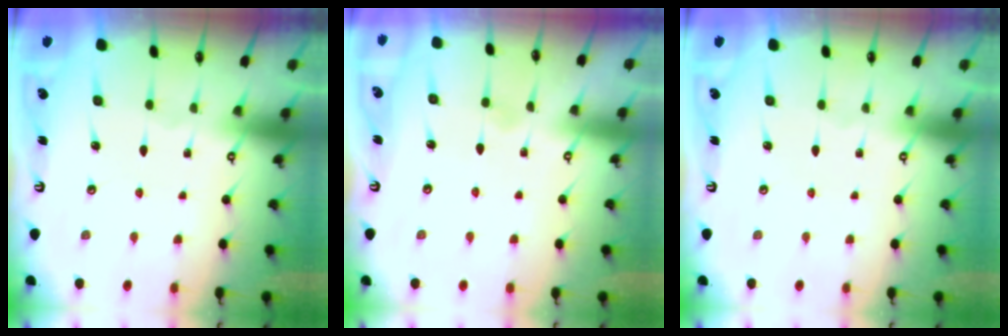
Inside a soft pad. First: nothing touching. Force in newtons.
{"total": 4.6, "press": 4.6, "slide": 0.2}
{"total": 0.0}